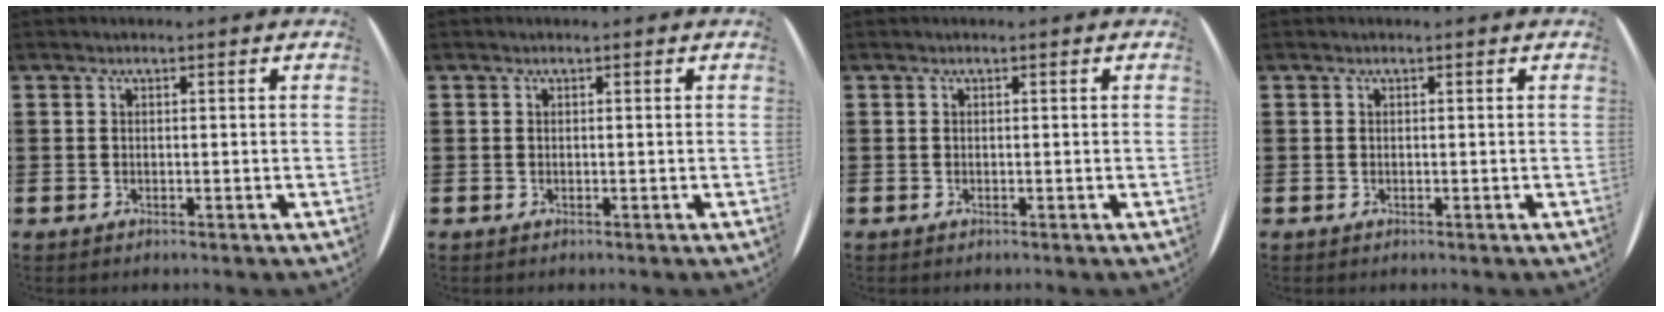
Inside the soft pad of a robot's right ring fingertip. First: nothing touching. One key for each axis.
{"total": 0.0}
{"total": 0.0}
{"total": 0.0}